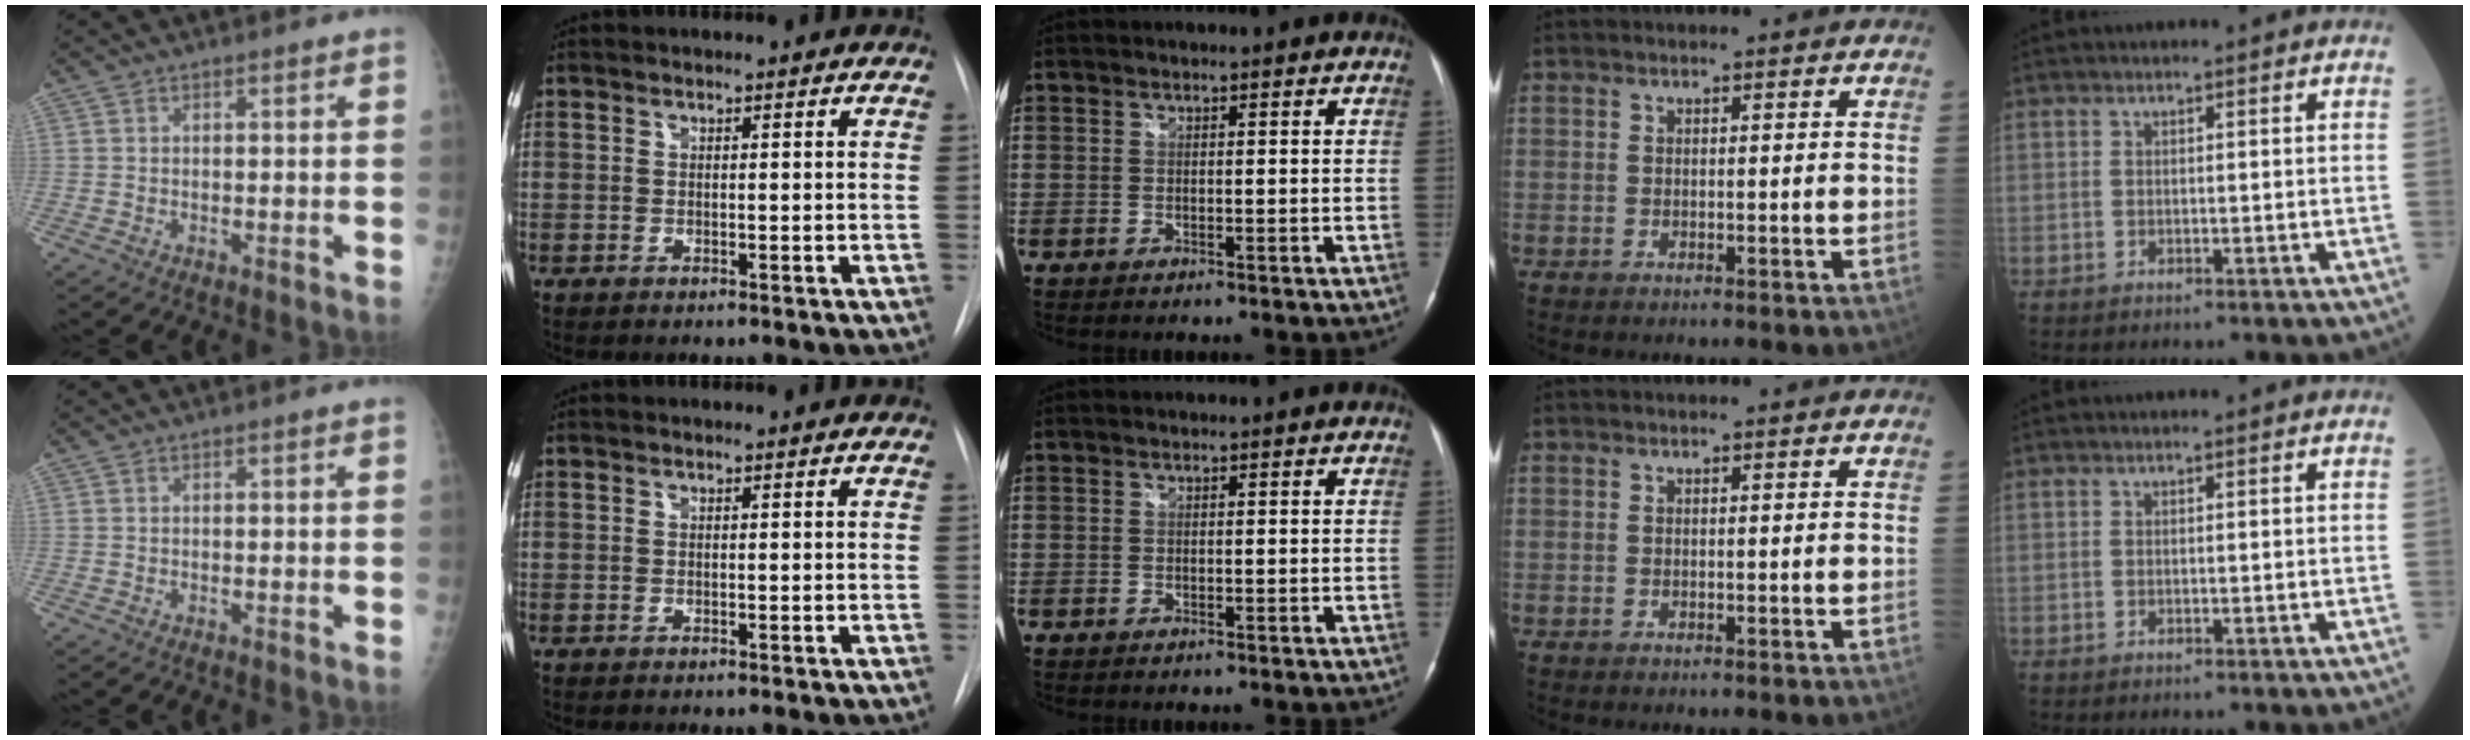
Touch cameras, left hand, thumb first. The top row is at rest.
{}